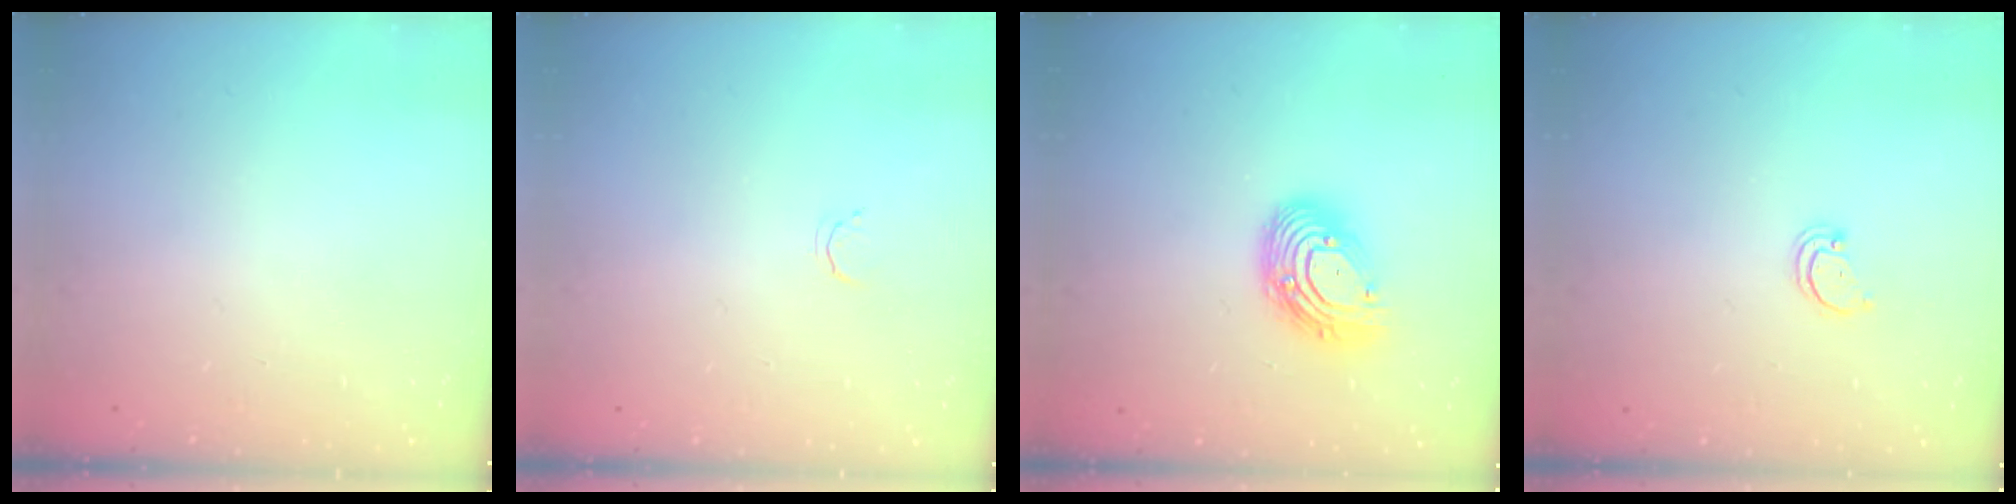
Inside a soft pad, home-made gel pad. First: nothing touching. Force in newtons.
{"total": 2.1, "press": 2.1, "slide": 0.4}
{"total": 13.1, "press": 13.1, "slide": 1.1}
{"total": 1.5, "press": 1.5, "slide": 0.1}